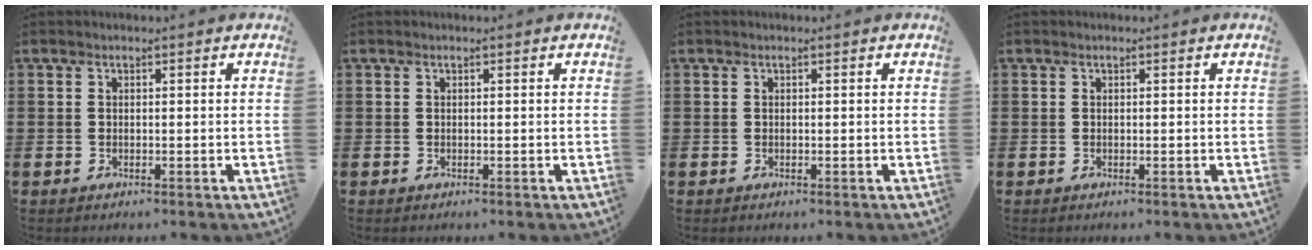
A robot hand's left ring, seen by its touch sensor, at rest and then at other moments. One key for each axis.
{"total": 0.0}
{"total": 0.0}
{"total": 0.0}